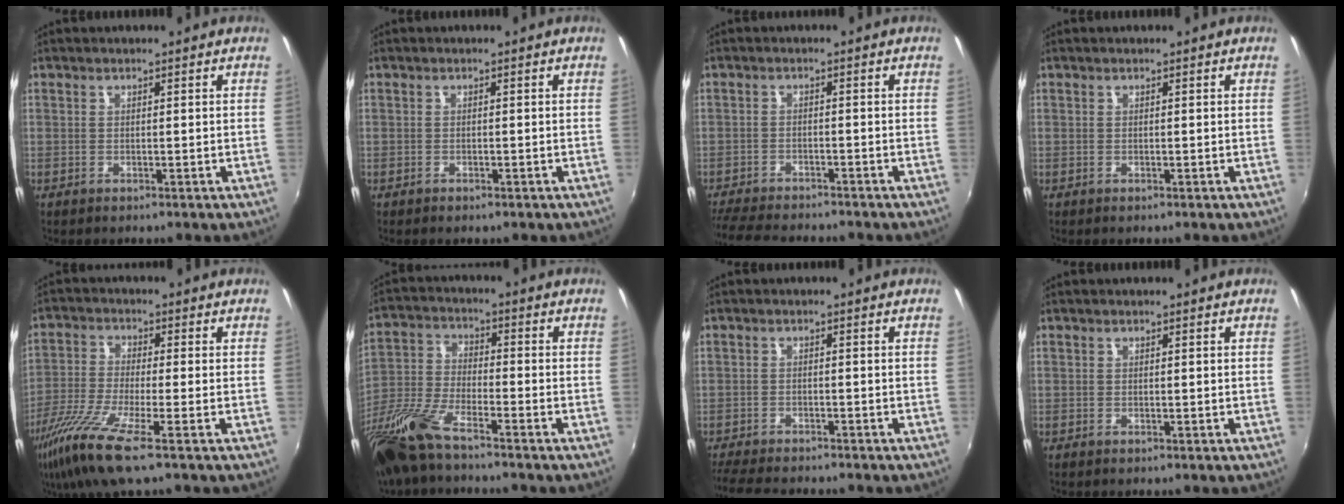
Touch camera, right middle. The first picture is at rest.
{"total": 1.0, "force": [-0.8, 0.6, 0.4], "torque": [-0.009, -0.004, -0.013]}
{"total": 9.9, "force": [-9.0, 1.8, 3.5], "torque": [-0.098, -0.017, -0.151]}
{"total": 0.0}
{"total": 11.2, "force": [-6.9, 0.7, 8.8], "torque": [-0.200, -0.036, -0.137]}
{"total": 14.7, "force": [-10.9, 3.5, 9.3], "torque": [-0.213, -0.030, -0.221]}
{"total": 7.8, "force": [-7.2, 1.1, 2.9], "torque": [-0.080, -0.022, -0.121]}
{"total": 0.0}